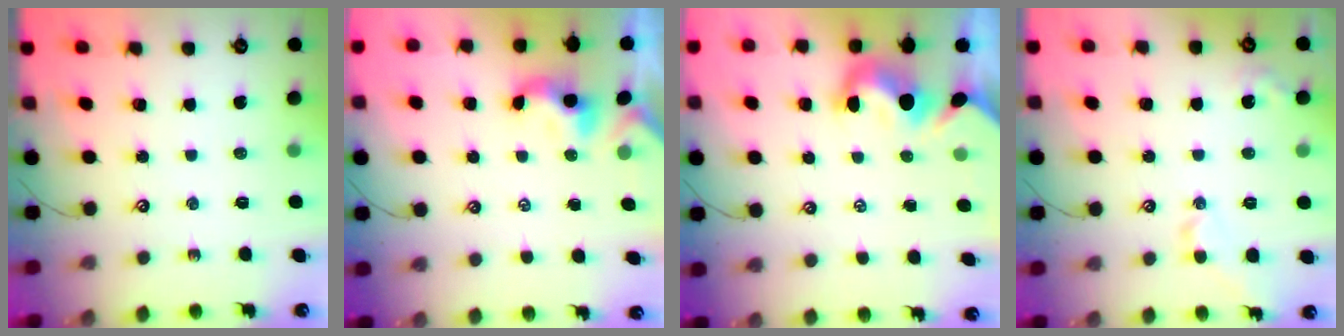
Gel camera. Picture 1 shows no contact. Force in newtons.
{"total": 0.6, "press": 0.5, "slide": 0.4}
{"total": 2.0, "press": 1.8, "slide": 0.9}
{"total": 2.7, "press": 2.6, "slide": 0.7}